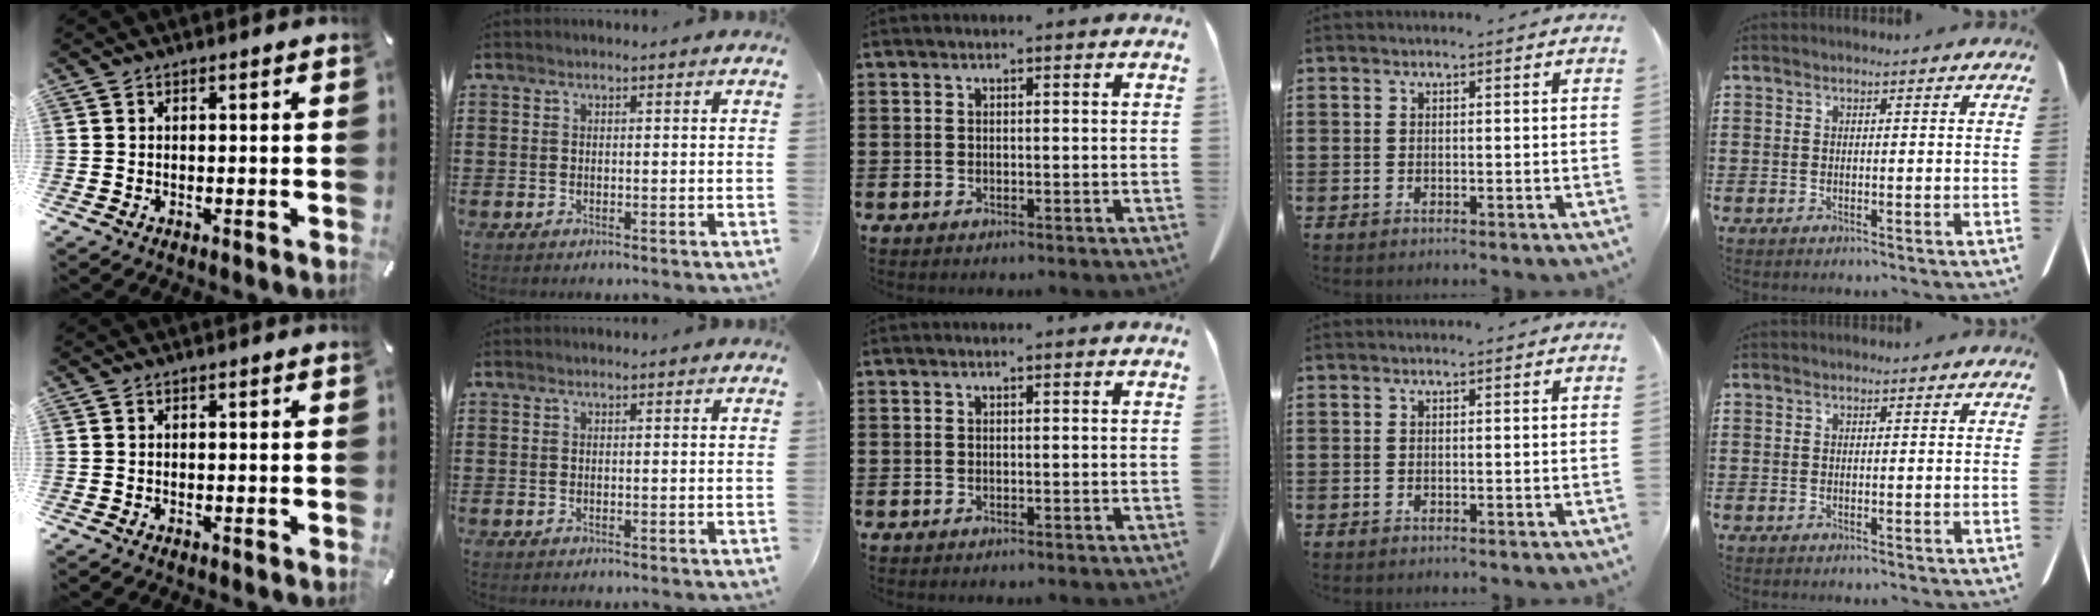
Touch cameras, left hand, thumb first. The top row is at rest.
{}